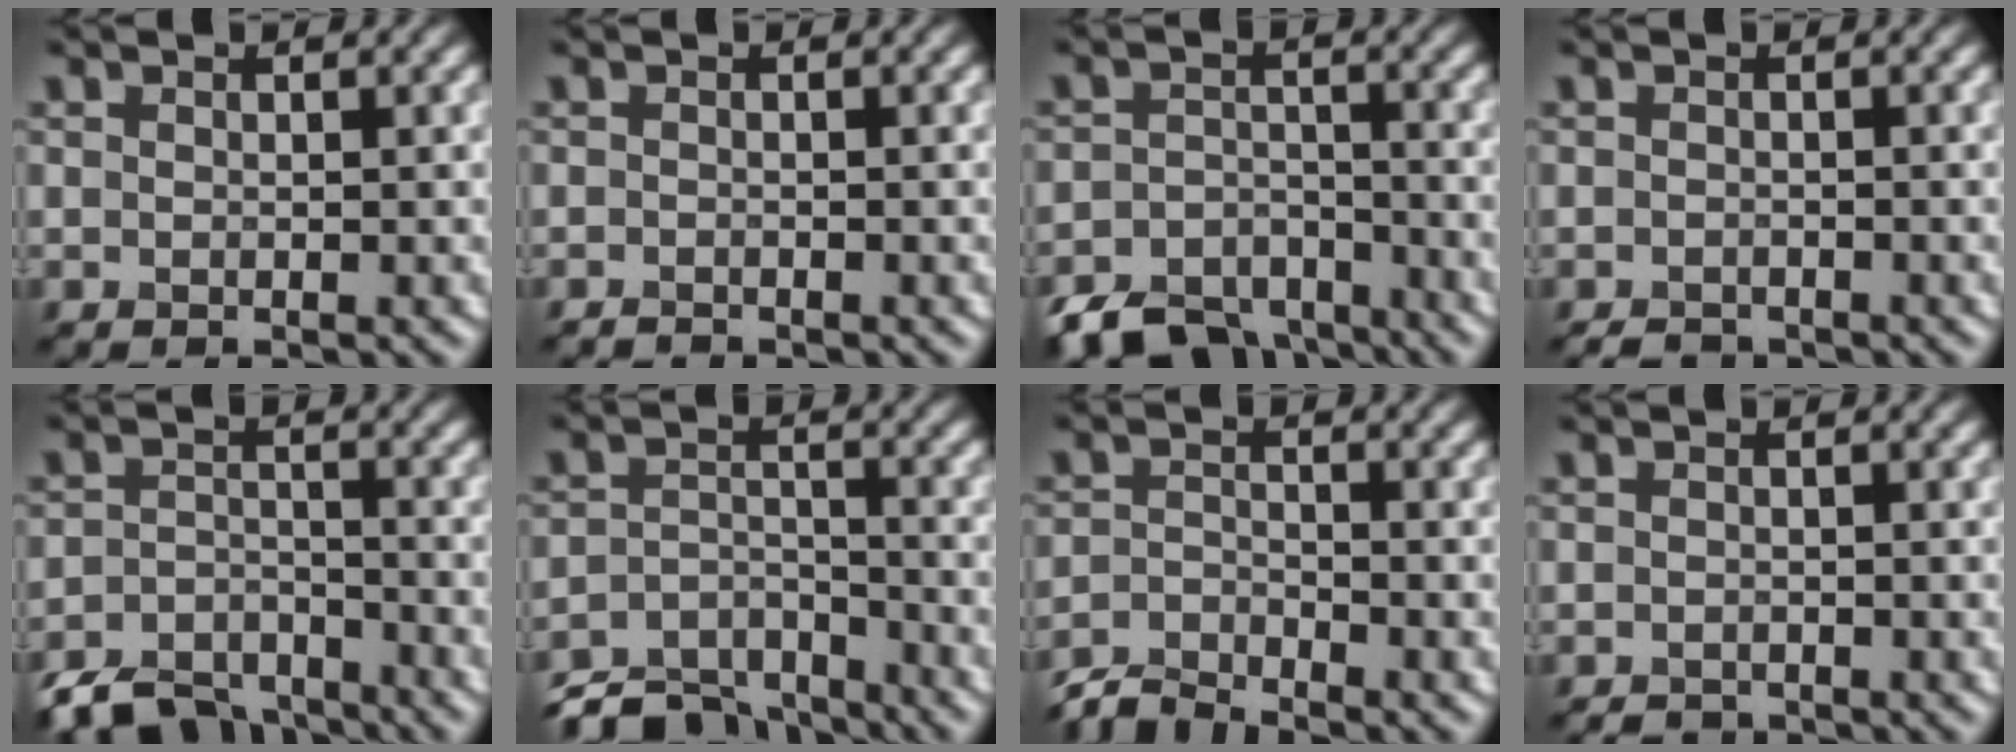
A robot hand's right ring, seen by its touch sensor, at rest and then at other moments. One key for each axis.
{"total": 0.7, "fx": -0.7, "fy": 0.0, "fz": 0.1, "tx": 0.001, "ty": -0.001, "tz": -0.014}
{"total": 6.7, "fx": -5.6, "fy": 3.1, "fz": 2.2, "tx": -0.038, "ty": -0.015, "tz": -0.101}
{"total": 1.4, "fx": -1.3, "fy": 0.4, "fz": 0.2, "tx": -0.001, "ty": -0.002, "tz": -0.022}
{"total": 5.9, "fx": -5.1, "fy": 2.3, "fz": 1.7, "tx": -0.031, "ty": -0.012, "tz": -0.097}
{"total": 6.8, "fx": -6.0, "fy": 2.4, "fz": 2.0, "tx": -0.040, "ty": -0.017, "tz": -0.108}
{"total": 2.9, "fx": -2.9, "fy": 0.3, "fz": 0.5, "tx": -0.012, "ty": -0.005, "tz": -0.066}
{"total": 1.0, "fx": -1.0, "fy": 0.3, "fz": 0.1, "tx": 0.001, "ty": -0.003, "tz": -0.017}